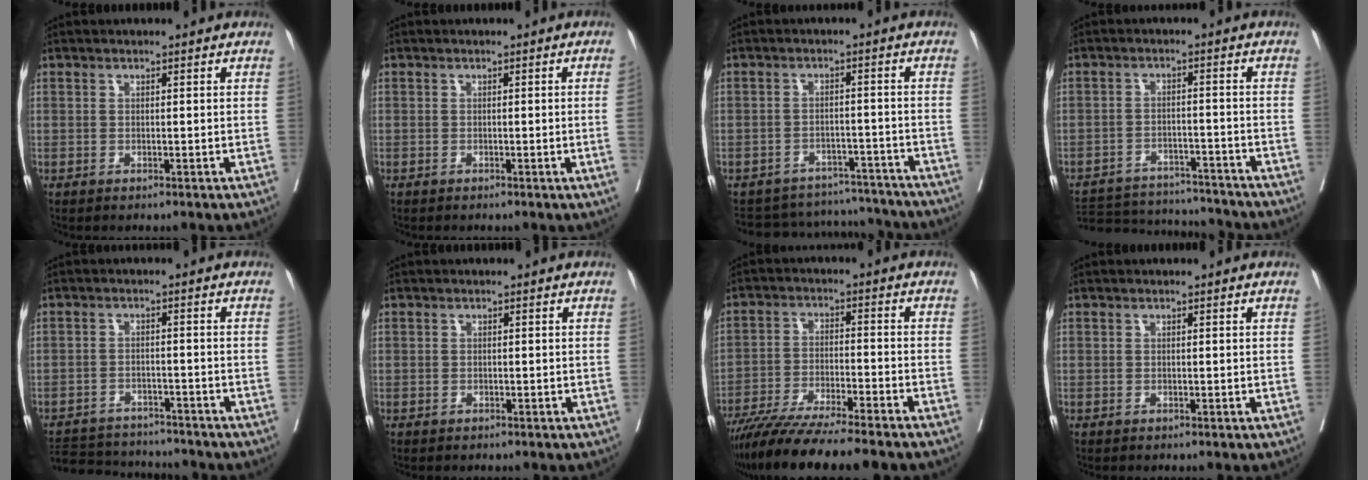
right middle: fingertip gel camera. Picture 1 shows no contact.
{"total": 1.8, "force": [-0.2, -0.9, 1.5], "torque": [-0.017, -0.003, -0.001]}
{"total": 11.8, "force": [-11.4, 3.3, 0.4], "torque": [-0.005, 0.028, -0.144]}
{"total": 16.4, "force": [-15.7, 2.7, 3.9], "torque": [-0.084, 0.000, -0.218]}
{"total": 12.1, "force": [-11.5, 2.4, 2.6], "torque": [-0.052, 0.007, -0.162]}
{"total": 0.0}
{"total": 14.3, "force": [-12.3, -0.2, 7.3], "torque": [-0.115, -0.031, -0.200]}
{"total": 0.0}